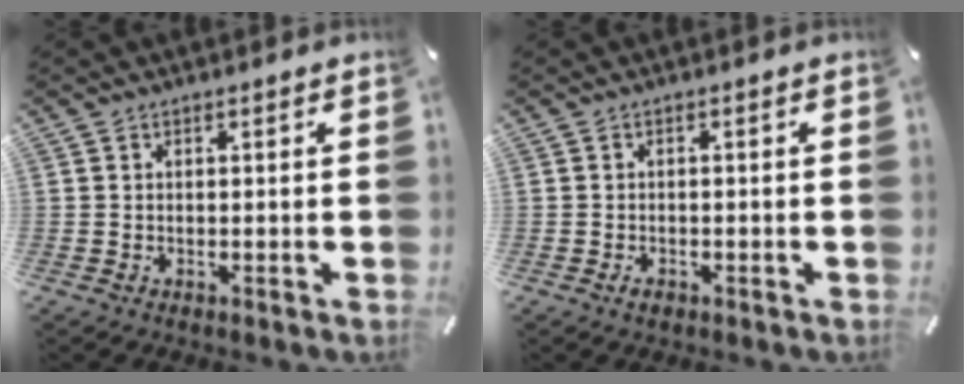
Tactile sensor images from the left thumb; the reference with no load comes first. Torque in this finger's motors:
{"motor_torque": [0.05, 0.82, 0.00, -0.01, 0.00]}